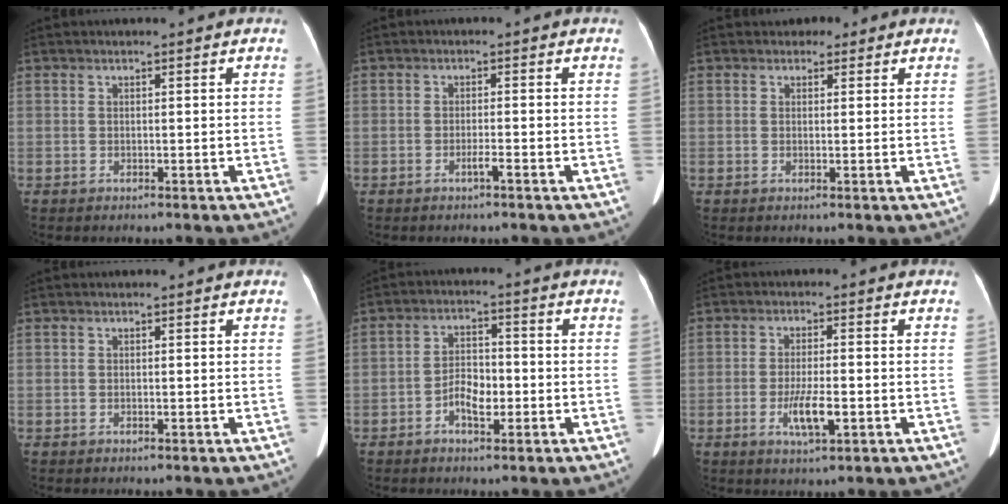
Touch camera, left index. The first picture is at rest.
{"total": 1.4, "force": [-0.9, -0.1, 1.0], "torque": [-0.019, 0.002, -0.017]}
{"total": 1.9, "force": [1.3, 1.3, 0.2], "torque": [0.002, 0.002, 0.011]}
{"total": 0.0}
{"total": 4.8, "force": [-1.9, 2.2, 3.8], "torque": [-0.075, 0.011, -0.035]}
{"total": 5.2, "force": [-1.7, 1.0, 4.8], "torque": [-0.093, -0.005, -0.027]}